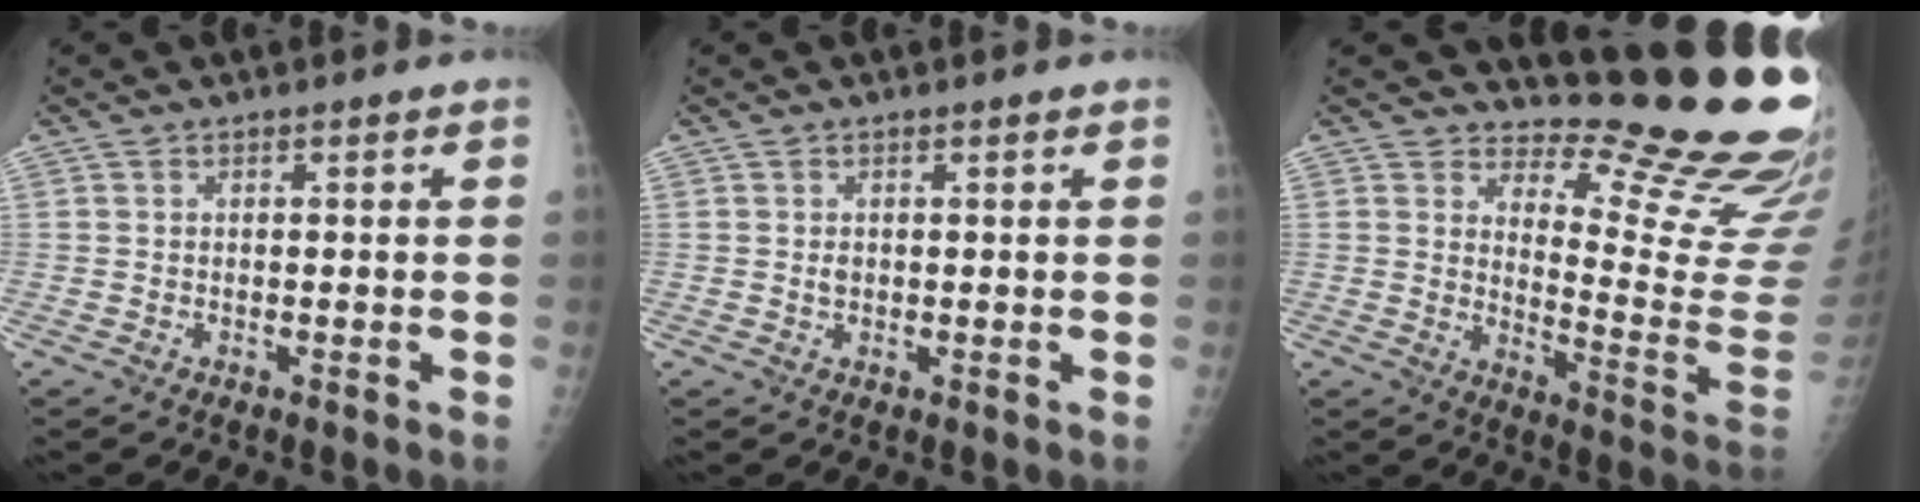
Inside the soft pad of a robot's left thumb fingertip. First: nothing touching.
{"total": 1.2, "force": [0.5, 0.7, 0.9], "torque": [-0.012, -0.003, 0.011]}
{"total": 18.8, "force": [16.6, 3.4, 8.1], "torque": [-0.066, -0.198, 0.207]}